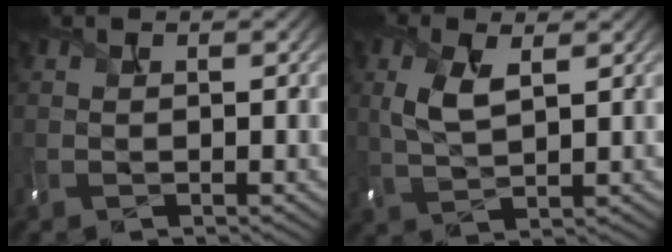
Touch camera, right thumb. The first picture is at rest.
{"total": 4.4, "force": [1.5, 1.8, 3.7], "torque": [-0.093, 0.001, 0.033]}